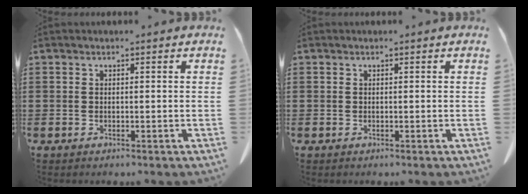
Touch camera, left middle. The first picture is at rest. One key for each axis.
{"total": 0.0}